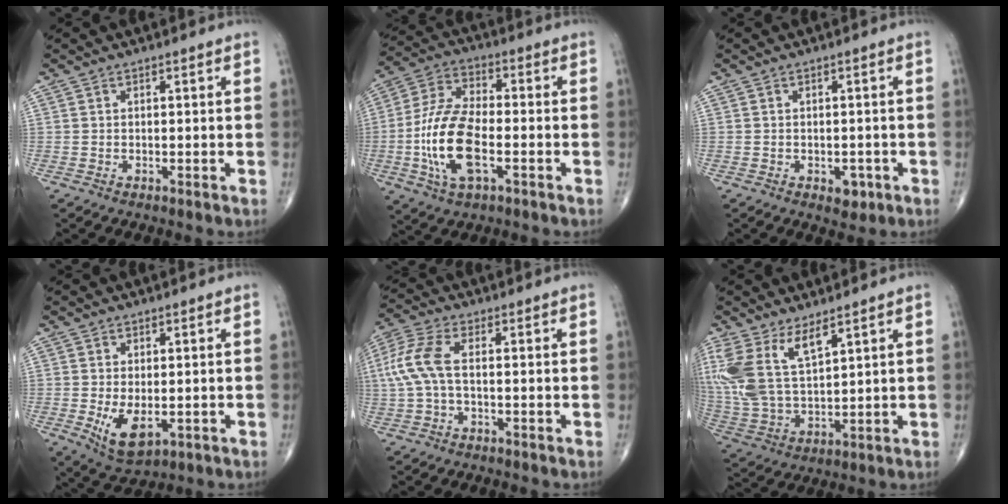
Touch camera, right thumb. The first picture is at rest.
{"total": 14.8, "force": [-3.6, 6.7, 12.6], "torque": [-0.262, 0.019, -0.069]}
{"total": 2.7, "force": [-1.1, 1.8, 1.7], "torque": [-0.007, 0.003, -0.009]}
{"total": 6.7, "force": [-1.3, 3.5, 5.5], "torque": [-0.093, -0.016, -0.009]}
{"total": 8.0, "force": [0.1, 3.5, 7.2], "torque": [-0.190, 0.020, -0.001]}
{"total": 13.6, "force": [7.1, 5.7, 10.0], "torque": [-0.222, -0.027, 0.157]}